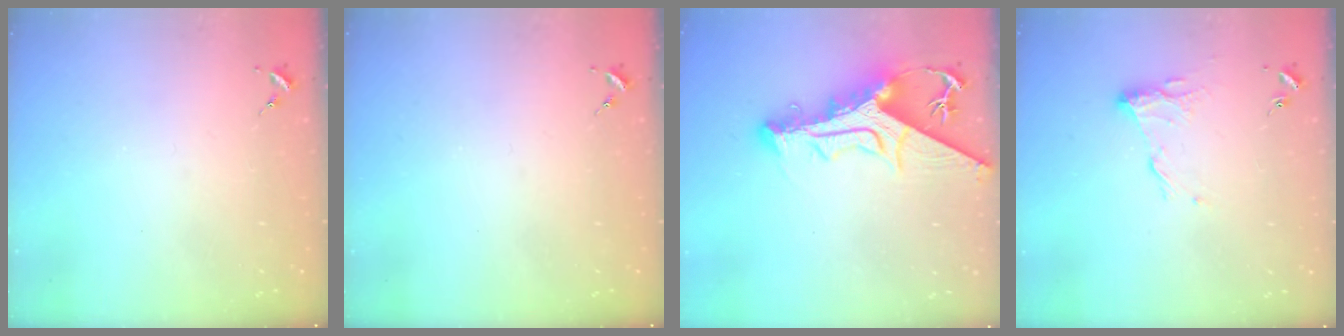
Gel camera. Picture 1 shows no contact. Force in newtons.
{"total": 0.0}
{"total": 15.2, "press": 15.1, "slide": 1.6}
{"total": 10.0, "press": 10.0, "slide": 0.3}